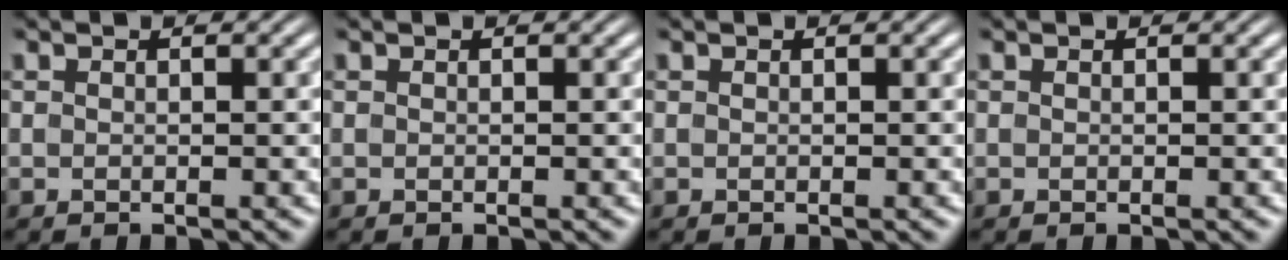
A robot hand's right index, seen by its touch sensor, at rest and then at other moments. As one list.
[{"total": 0.0}, {"total": 0.0}, {"total": 0.0}]